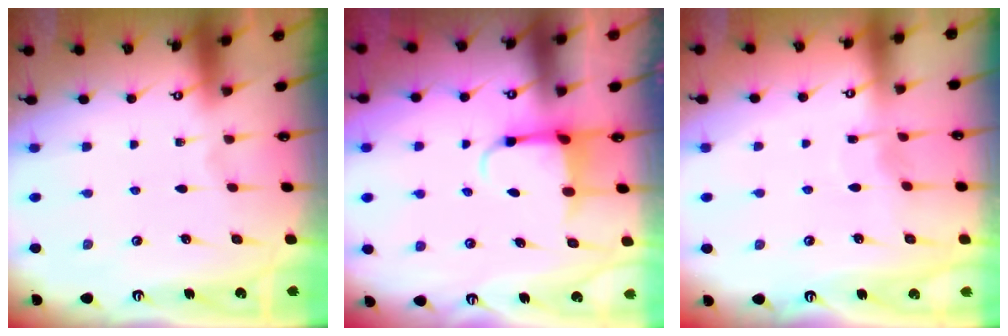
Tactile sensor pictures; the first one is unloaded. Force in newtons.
{"total": 3.7, "press": 3.6, "slide": 0.9}
{"total": 4.6, "press": 4.6, "slide": 0.4}